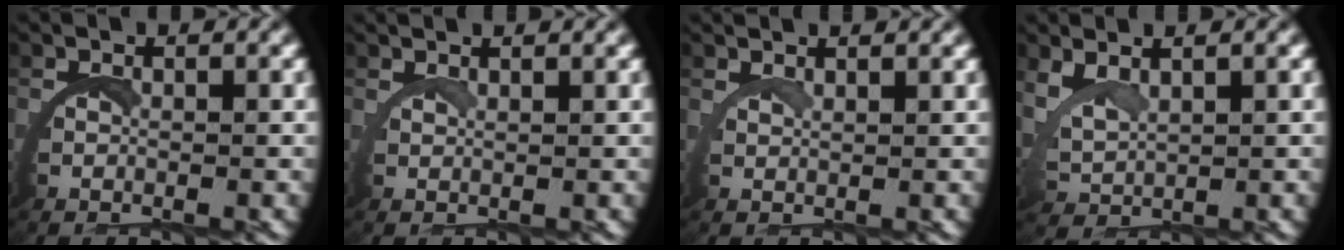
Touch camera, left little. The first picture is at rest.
{"total": 1.9, "force": [1.6, -1.0, 0.0], "torque": [0.002, 0.005, 0.028]}
{"total": 2.3, "force": [2.0, -1.1, 0.0], "torque": [0.000, 0.004, 0.034]}
{"total": 2.3, "force": [2.0, 0.7, 1.0], "torque": [-0.046, -0.007, 0.049]}